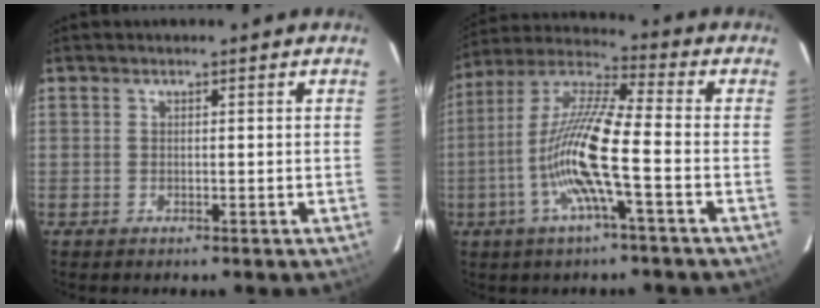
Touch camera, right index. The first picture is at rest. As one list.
[{"total": 13.6, "force": [-4.2, 0.8, 12.9], "torque": [-0.252, -0.001, -0.087]}]